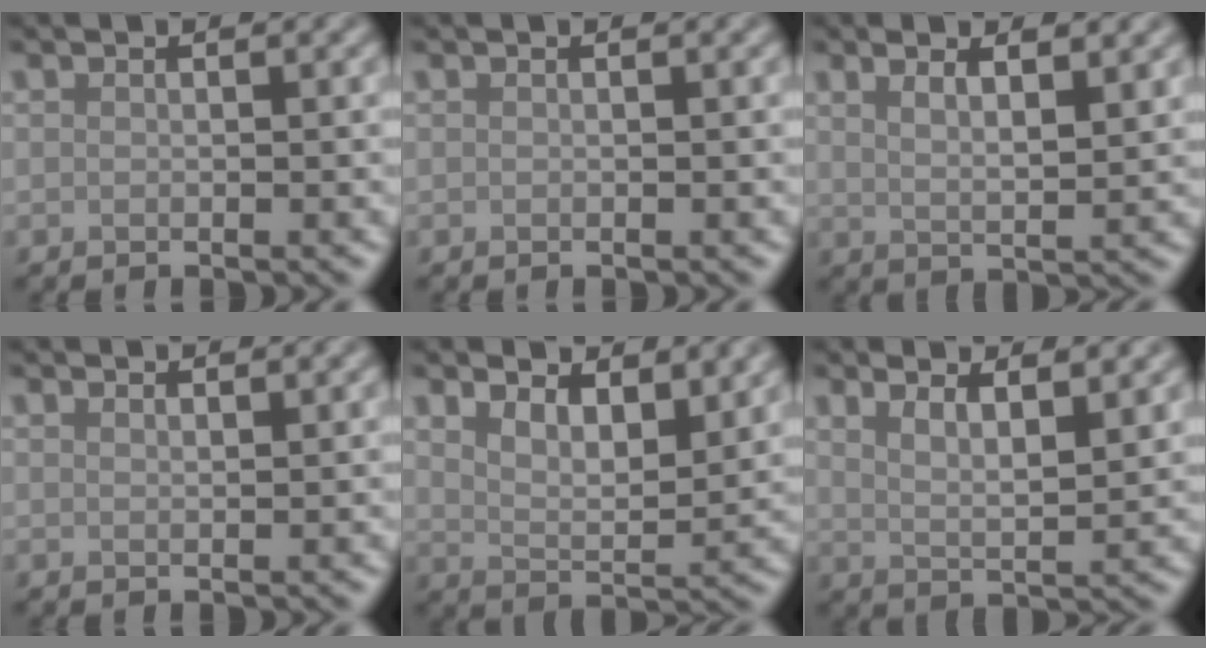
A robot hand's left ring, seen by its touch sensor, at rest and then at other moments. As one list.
[{"total": 0.0}, {"total": 4.4, "force": [2.7, 1.5, 3.1], "torque": [-0.034, 0.003, 0.031]}, {"total": 1.1, "force": [1.1, 0.1, 0.3], "torque": [-0.003, -0.001, 0.014]}, {"total": 5.0, "force": [3.4, 1.9, 3.1], "torque": [-0.059, -0.006, 0.055]}, {"total": 4.8, "force": [3.2, 1.4, 3.2], "torque": [-0.044, 0.006, 0.043]}]